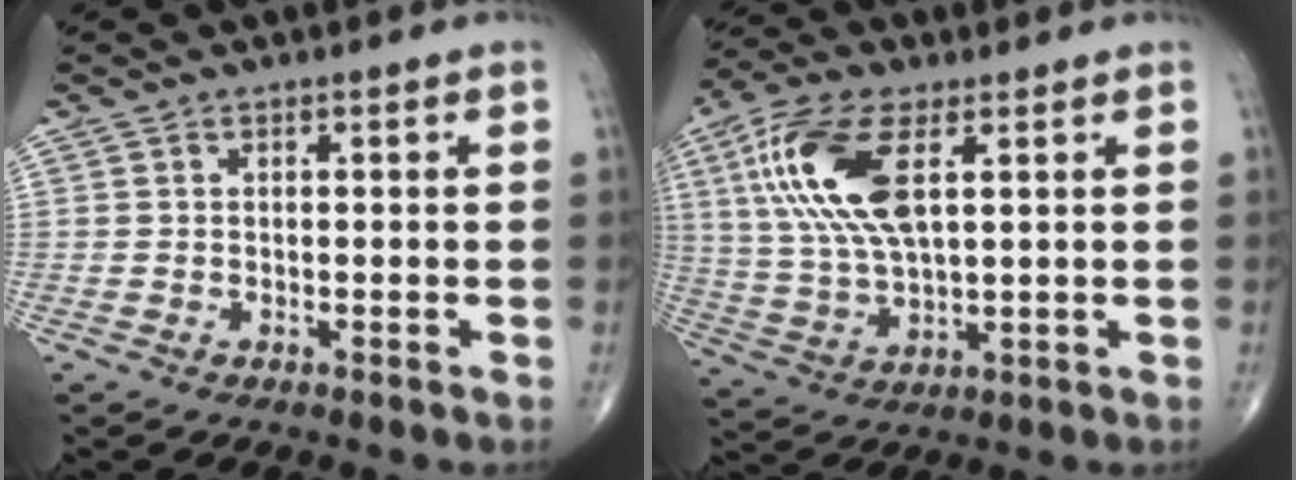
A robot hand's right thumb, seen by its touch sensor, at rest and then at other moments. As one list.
[{"total": 15.6, "force": [4.9, 6.6, 13.2], "torque": [-0.284, -0.002, 0.096]}]